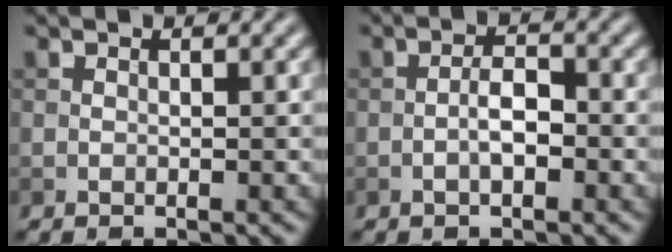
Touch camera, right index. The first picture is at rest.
{"total": 2.3, "force": [-0.8, 0.8, 2.0], "torque": [-0.036, 0.006, -0.019]}